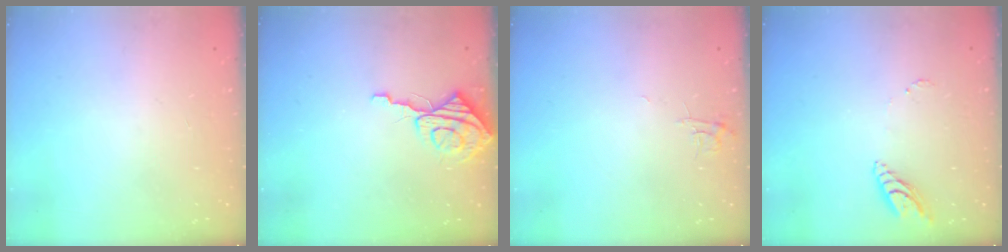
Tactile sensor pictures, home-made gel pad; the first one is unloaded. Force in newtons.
{"total": 9.1, "press": 9.1, "slide": 0.7}
{"total": 3.8, "press": 3.7, "slide": 0.7}
{"total": 8.0, "press": 7.9, "slide": 1.0}